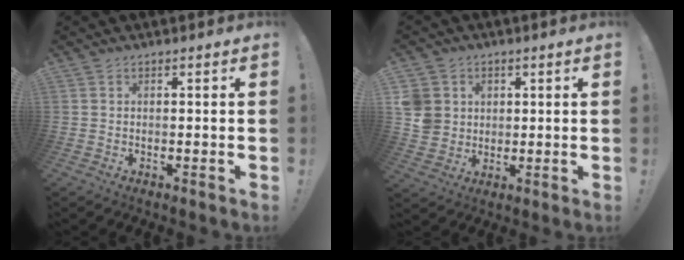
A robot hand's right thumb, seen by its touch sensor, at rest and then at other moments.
{"total": 7.5, "force": [1.8, 6.9, 2.2], "torque": [-0.049, -0.007, 0.038]}